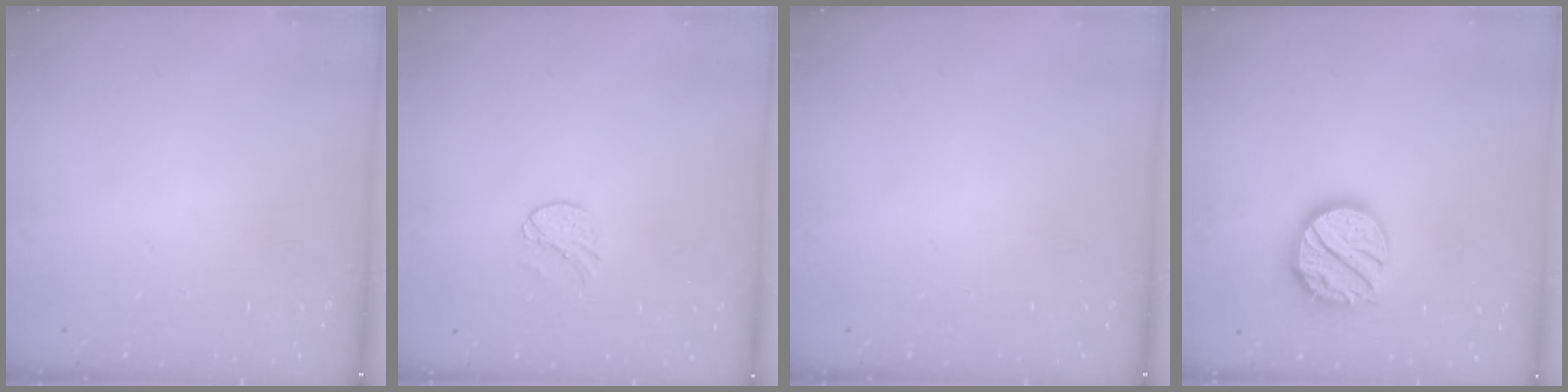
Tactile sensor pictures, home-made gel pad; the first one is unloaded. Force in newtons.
{"total": 5.8, "press": 5.8, "slide": 0.6}
{"total": 0.0}
{"total": 14.8, "press": 14.7, "slide": 1.3}